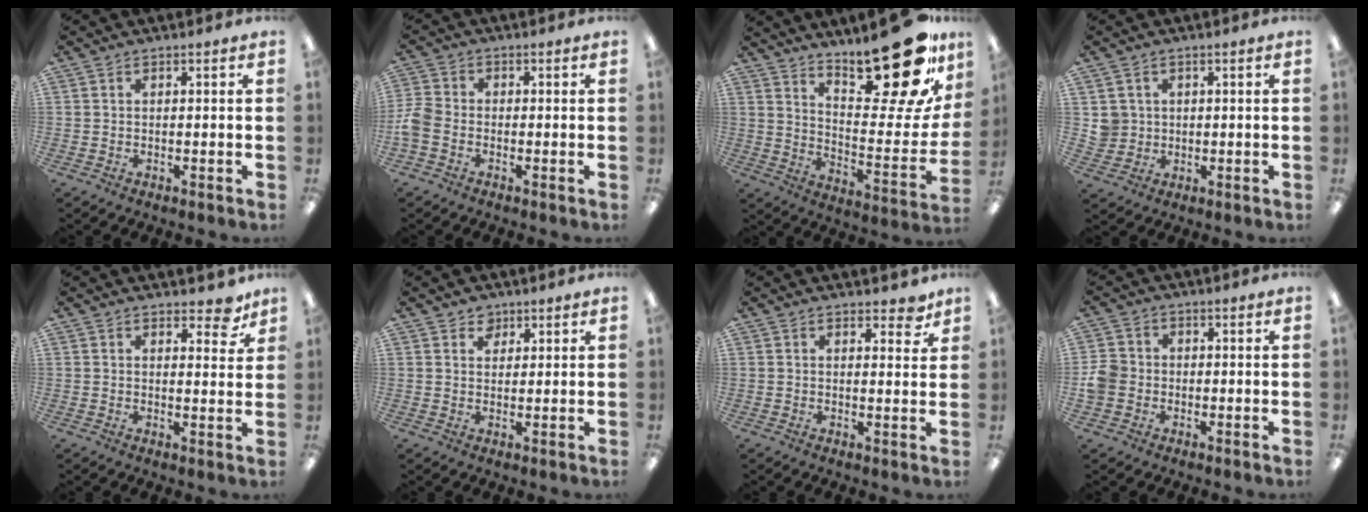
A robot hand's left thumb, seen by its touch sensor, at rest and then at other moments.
{"total": 4.5, "force": [-1.8, 3.1, 2.8], "torque": [-0.061, 0.008, -0.034]}
{"total": 26.4, "force": [18.7, 8.4, 16.6], "torque": [-0.203, -0.141, 0.304]}
{"total": 3.9, "force": [1.0, 3.8, 0.2], "torque": [-0.009, 0.005, 0.017]}
{"total": 5.4, "force": [4.0, 2.4, 2.6], "torque": [-0.019, -0.022, 0.067]}
{"total": 3.2, "force": [2.3, 2.1, 0.5], "torque": [0.001, -0.007, 0.041]}
{"total": 3.9, "force": [3.0, 1.8, 1.8], "torque": [-0.008, -0.015, 0.049]}
{"total": 4.9, "force": [-0.7, 4.5, 1.9], "torque": [-0.043, 0.012, -0.013]}